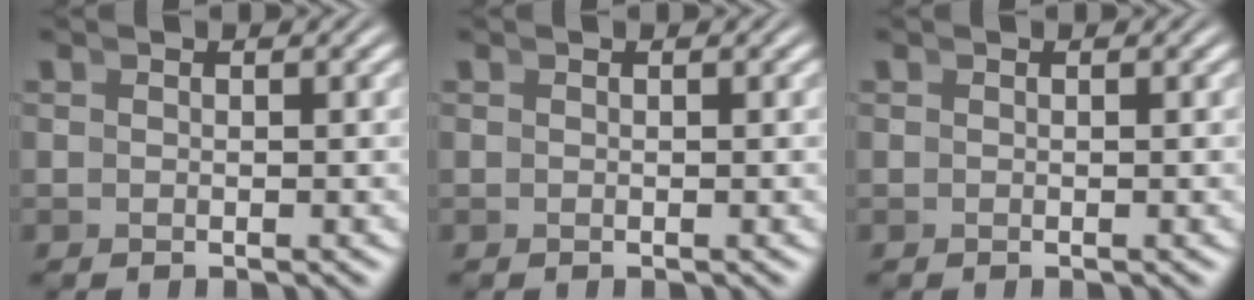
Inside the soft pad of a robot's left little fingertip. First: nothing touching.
{"total": 0.0}
{"total": 0.0}